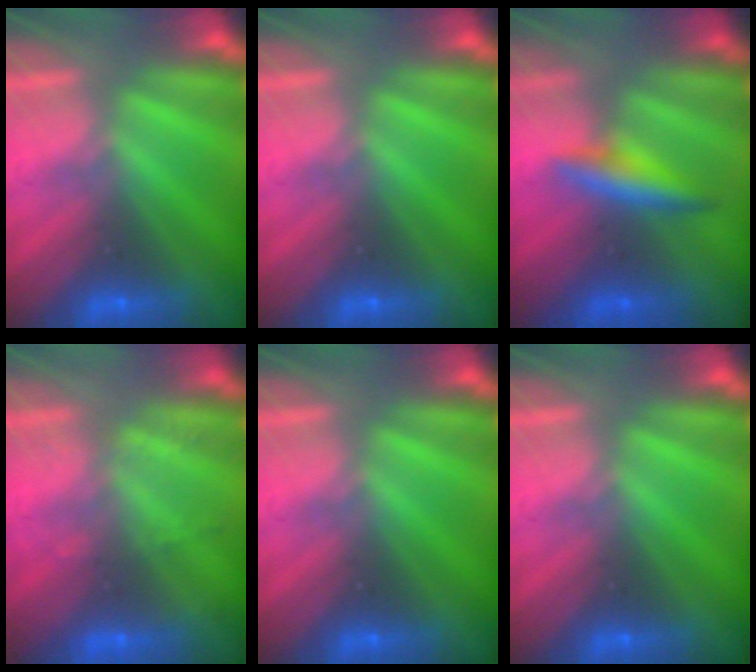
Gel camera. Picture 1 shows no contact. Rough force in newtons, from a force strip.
{"total": 0.0}
{"total": 2.1}
{"total": 2.0}
{"total": 0.0}
{"total": 0.0}